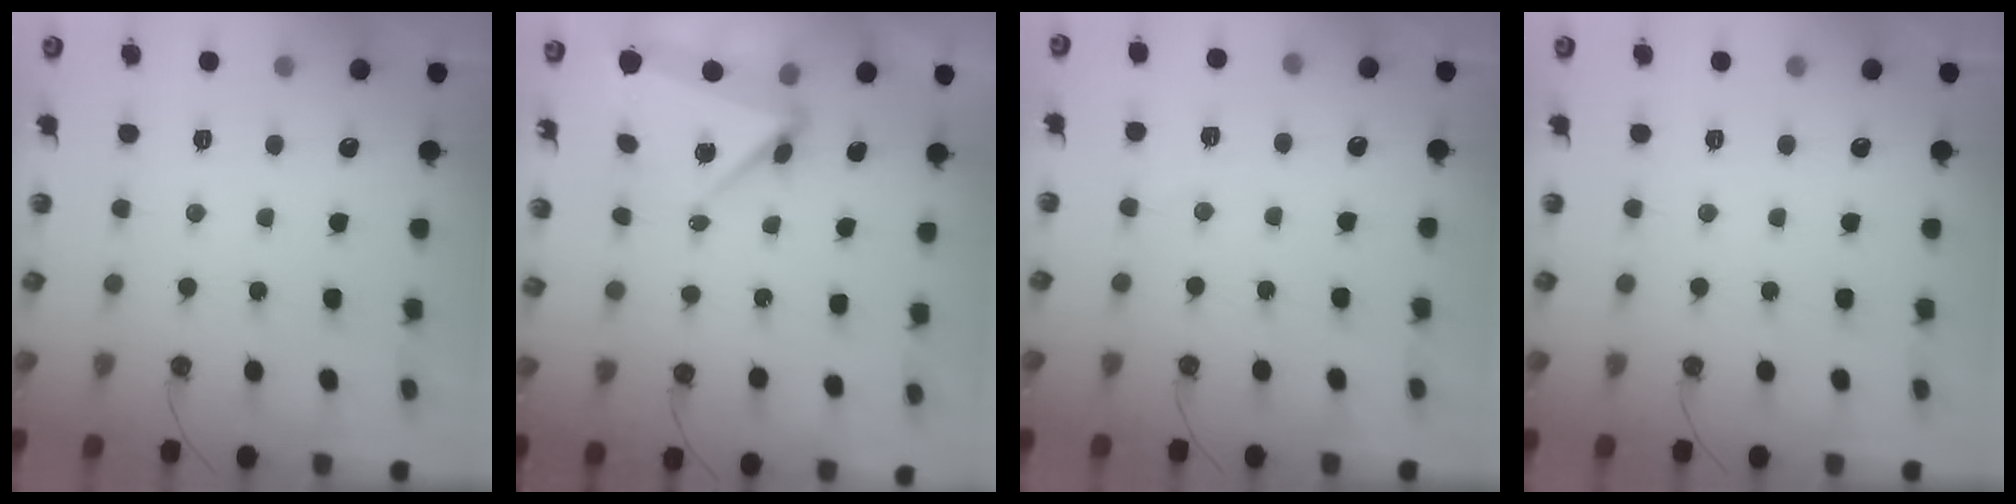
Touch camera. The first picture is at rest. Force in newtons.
{"total": 5.9, "press": 5.0, "slide": 3.1}
{"total": 6.3, "press": 5.5, "slide": 2.9}
{"total": 0.0}